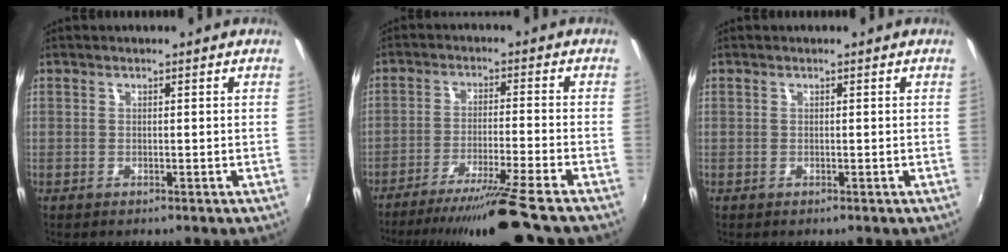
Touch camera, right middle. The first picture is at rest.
{"total": 12.9, "force": [-11.0, -2.4, 6.2], "torque": [-0.126, -0.016, -0.183]}
{"total": 0.0}